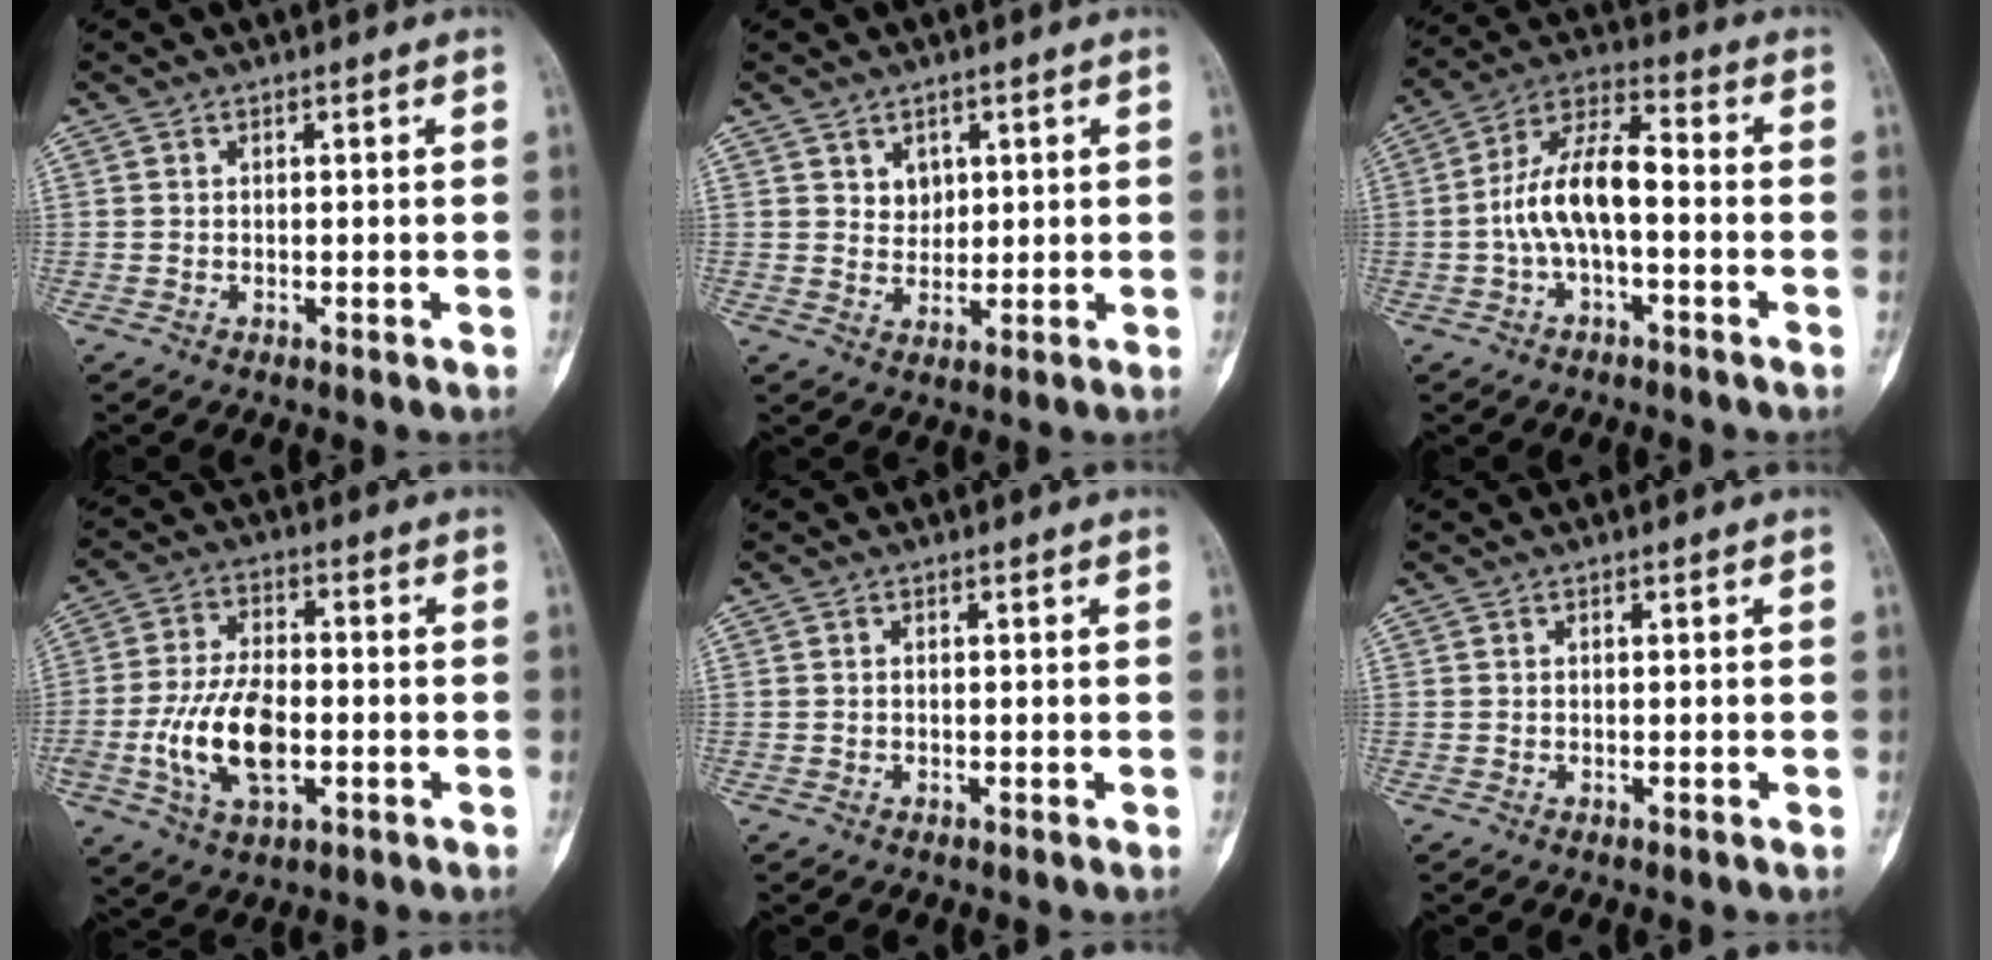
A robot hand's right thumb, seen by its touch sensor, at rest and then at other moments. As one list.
[{"total": 3.0, "force": [1.4, 2.3, 1.1], "torque": [-0.002, -0.011, 0.028]}, {"total": 11.1, "force": [-1.6, 4.8, 9.9], "torque": [-0.188, 0.046, -0.035]}, {"total": 13.2, "force": [-2.7, 7.0, 10.8], "torque": [-0.207, 0.011, -0.048]}, {"total": 0.0}, {"total": 0.0}]